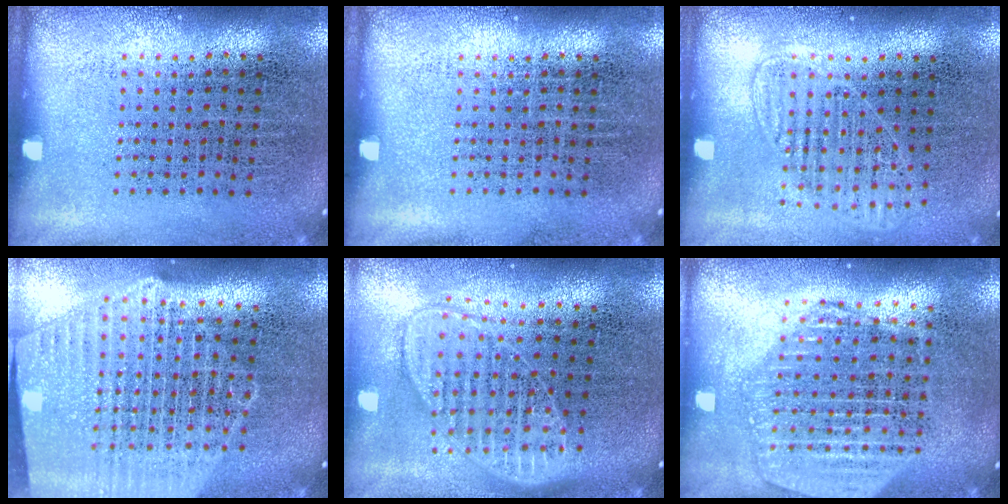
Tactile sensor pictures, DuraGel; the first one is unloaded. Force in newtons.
{"total": 0.0}
{"total": 1.2, "press": 1.1, "slide": 0.5}
{"total": 2.7, "press": 2.3, "slide": 1.5}
{"total": 1.9, "press": 1.6, "slide": 1.1}
{"total": 2.3, "press": 2.0, "slide": 1.0}